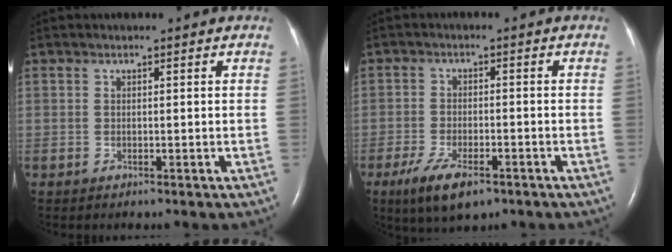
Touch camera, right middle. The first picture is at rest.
{"total": 7.4, "force": [-4.6, 2.5, 5.2], "torque": [-0.100, -0.012, -0.075]}